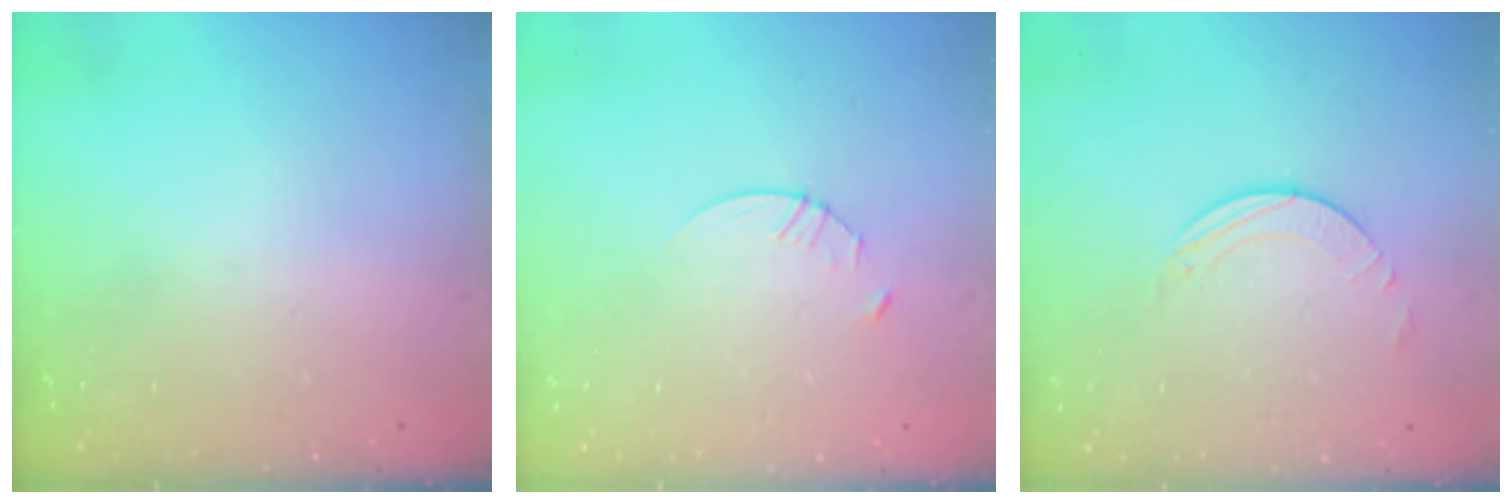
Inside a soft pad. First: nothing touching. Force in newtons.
{"total": 2.9, "press": 2.9, "slide": 0.4}
{"total": 1.6, "press": 1.6, "slide": 0.2}